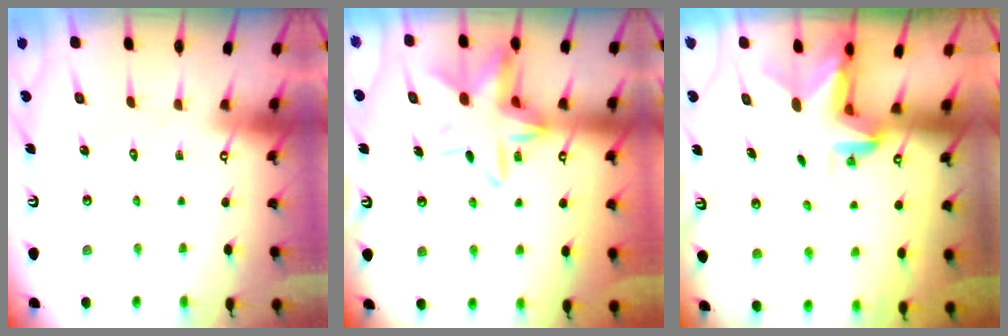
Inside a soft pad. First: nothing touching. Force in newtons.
{"total": 14.5, "press": 14.5, "slide": 0.9}
{"total": 3.2, "press": 3.1, "slide": 0.5}